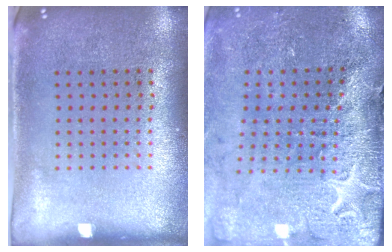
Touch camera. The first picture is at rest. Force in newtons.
{"total": 3.4, "press": 3.3, "slide": 0.6}